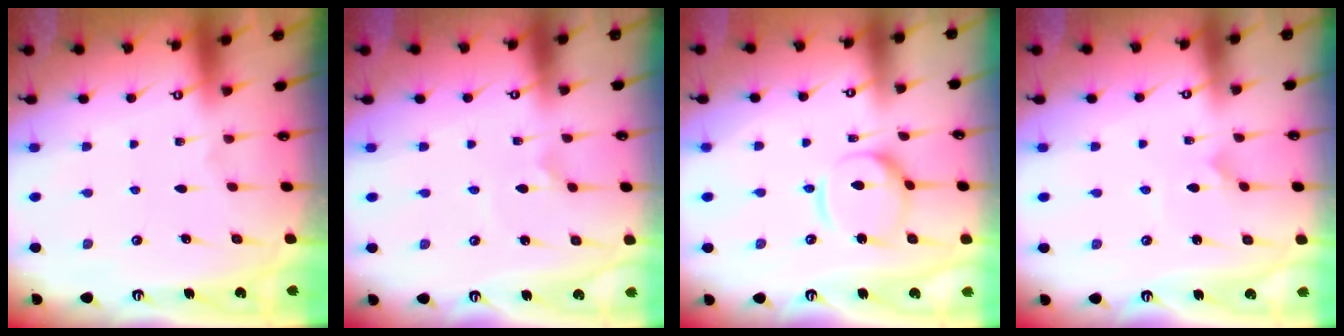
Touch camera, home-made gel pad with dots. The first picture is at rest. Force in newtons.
{"total": 2.2, "press": 2.2, "slide": 0.1}
{"total": 10.2, "press": 10.2, "slide": 1.0}
{"total": 2.9, "press": 2.9, "slide": 0.2}